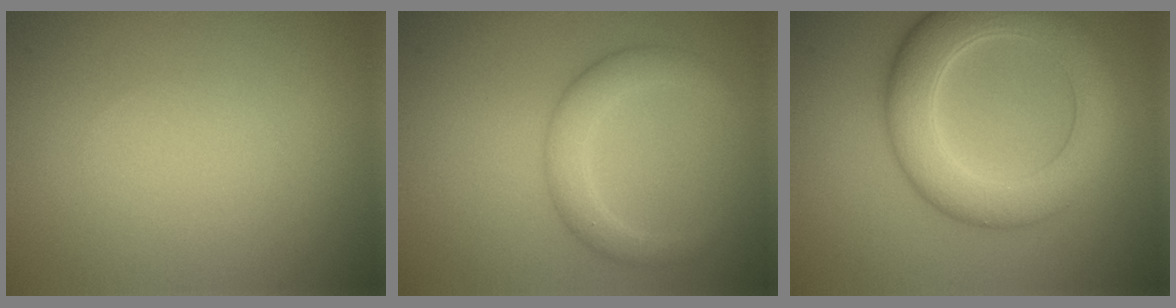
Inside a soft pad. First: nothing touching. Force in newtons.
{"total": 3.2, "press": 3.2, "slide": 0.1}
{"total": 7.7, "press": 7.7, "slide": 0.3}